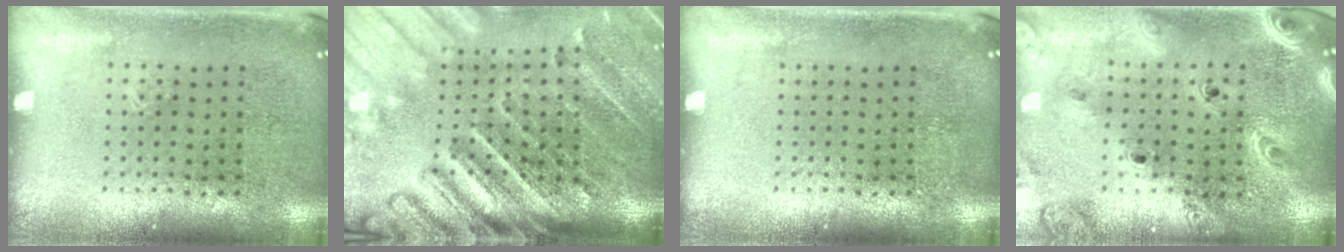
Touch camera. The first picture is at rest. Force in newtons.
{"total": 4.4, "press": 3.5, "slide": 2.7}
{"total": 0.0}
{"total": 2.8, "press": 2.4, "slide": 1.4}